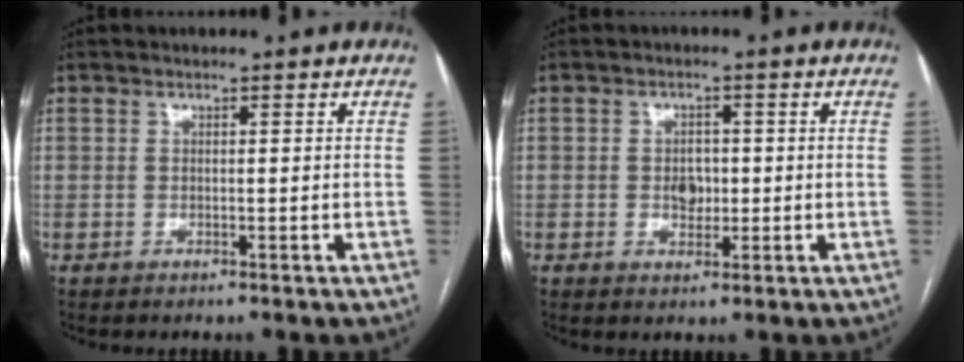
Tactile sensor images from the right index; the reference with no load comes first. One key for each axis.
{"total": 3.1, "fx": -0.1, "fy": 2.3, "fz": 2.1, "tx": -0.029, "ty": 0.003, "tz": 0.002}